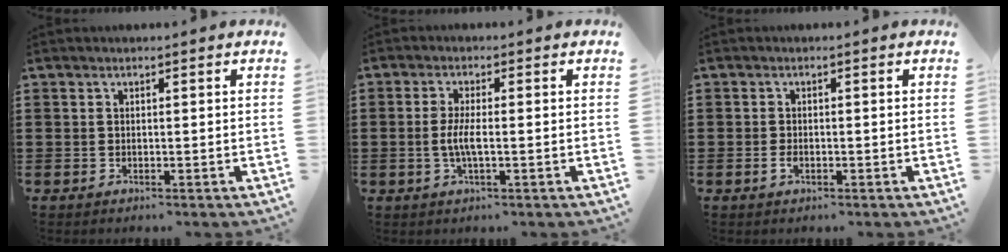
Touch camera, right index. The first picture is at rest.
{"total": 3.9, "force": [-0.8, 0.7, 3.7], "torque": [-0.089, -0.010, -0.022]}
{"total": 1.3, "force": [-0.5, 0.7, 1.0], "torque": [-0.027, -0.003, -0.012]}